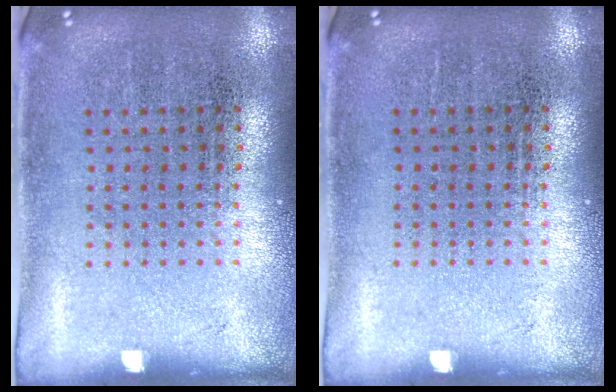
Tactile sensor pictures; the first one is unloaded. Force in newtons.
{"total": 0.0}